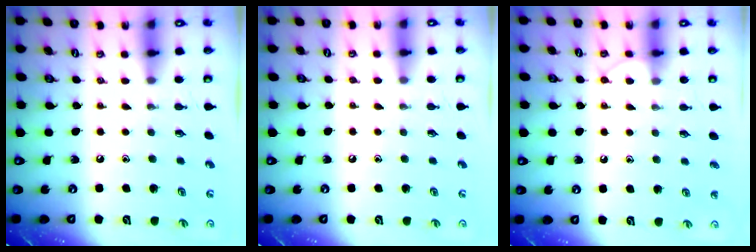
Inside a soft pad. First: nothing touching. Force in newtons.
{"total": 3.5, "press": 3.5, "slide": 0.4}
{"total": 6.5, "press": 6.4, "slide": 0.6}